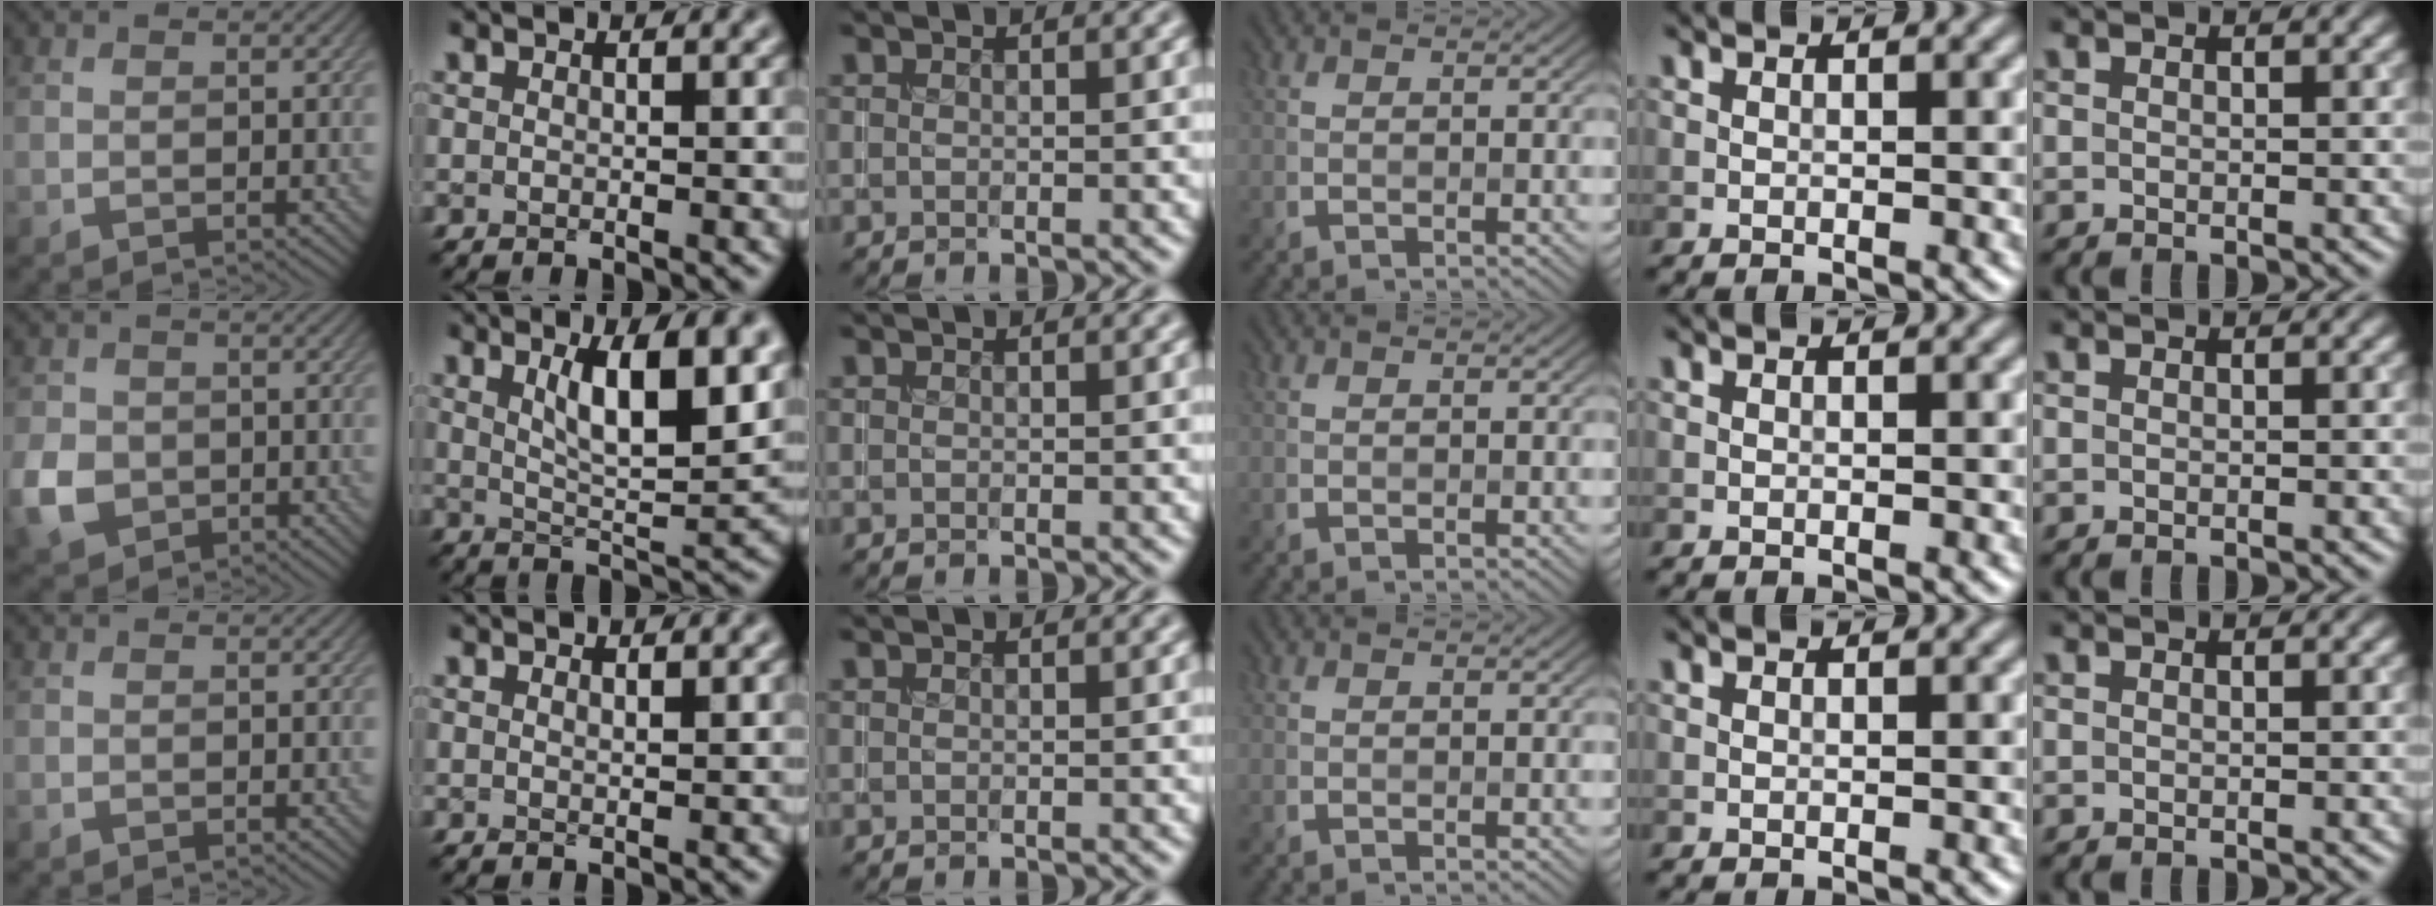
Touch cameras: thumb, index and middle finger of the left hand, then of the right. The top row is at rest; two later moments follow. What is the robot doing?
{"motion": "insert", "object": "coin"}